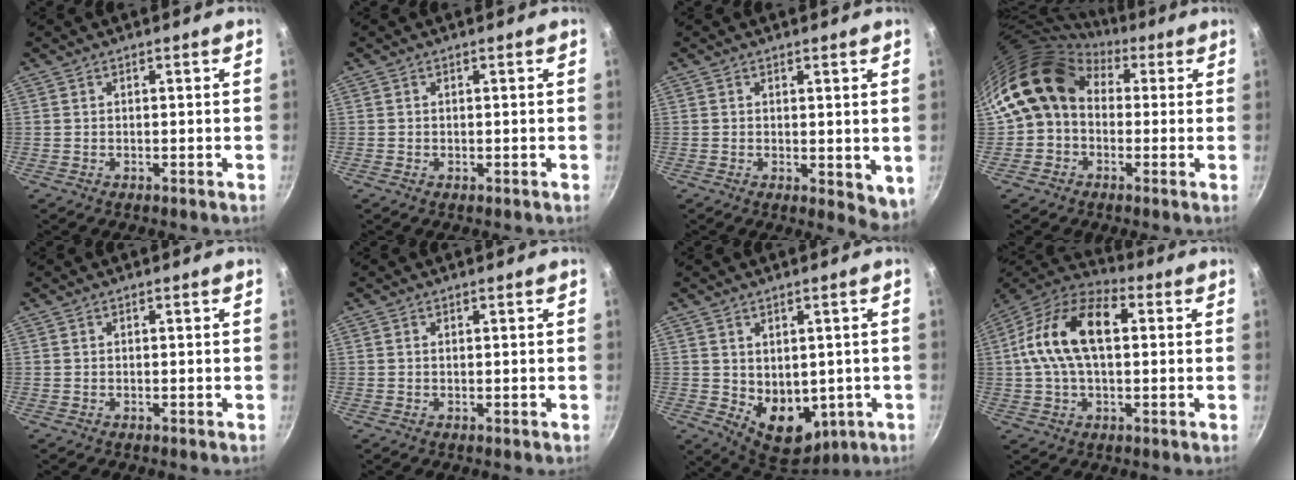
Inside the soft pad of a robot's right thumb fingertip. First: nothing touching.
{"total": 0.0}
{"total": 4.9, "force": [0.7, 2.6, 4.1], "torque": [-0.050, -0.012, 0.011]}
{"total": 11.9, "force": [1.9, 9.5, 6.9], "torque": [-0.092, 0.023, 0.012]}
{"total": 0.0}
{"total": 0.0}
{"total": 10.8, "force": [-0.8, 7.9, 7.3], "torque": [-0.076, -0.020, 0.016]}
{"total": 17.5, "force": [2.4, 10.1, 14.1], "torque": [-0.243, 0.033, 0.022]}